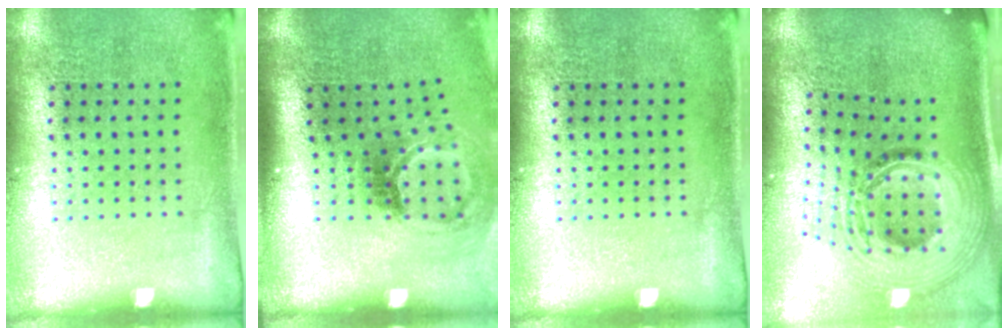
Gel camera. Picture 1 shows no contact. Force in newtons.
{"total": 1.9, "press": 1.2, "slide": 1.4}
{"total": 0.0}
{"total": 2.5, "press": 1.8, "slide": 1.8}